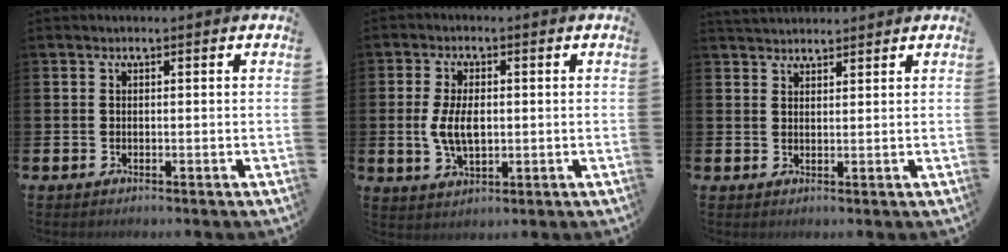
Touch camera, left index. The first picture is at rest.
{"total": 5.5, "force": [0.2, 3.0, 4.6], "torque": [-0.084, 0.003, -0.002]}
{"total": 2.6, "force": [2.5, 0.6, 0.1], "torque": [0.001, -0.011, 0.044]}